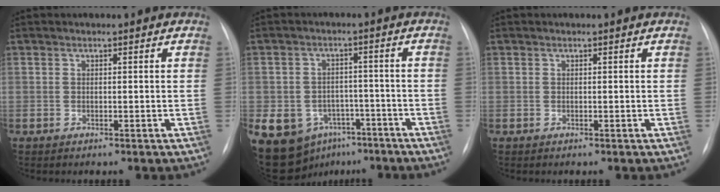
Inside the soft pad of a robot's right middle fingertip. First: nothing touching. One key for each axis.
{"total": 15.5, "fx": -8.1, "fy": 11.9, "fz": 5.9, "tx": -0.134, "ty": 0.018, "tz": -0.108}
{"total": 0.0}